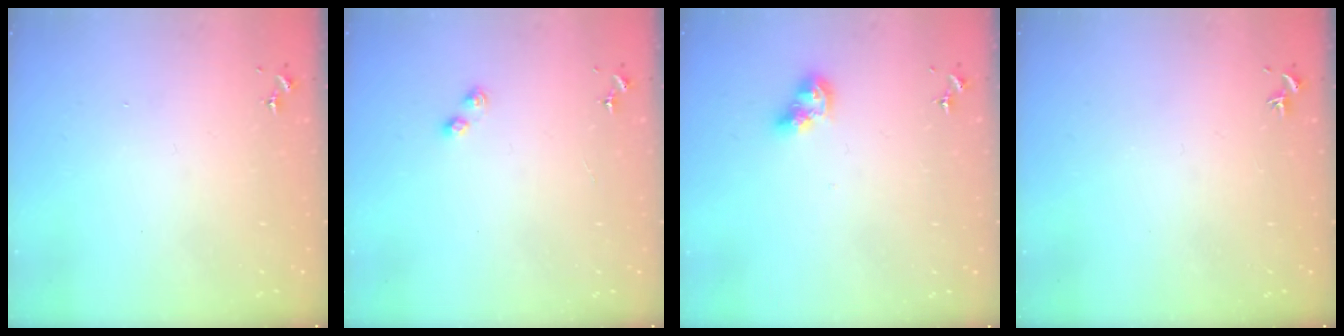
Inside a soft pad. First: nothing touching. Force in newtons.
{"total": 2.8, "press": 2.8, "slide": 0.3}
{"total": 7.0, "press": 7.0, "slide": 0.3}
{"total": 0.0}